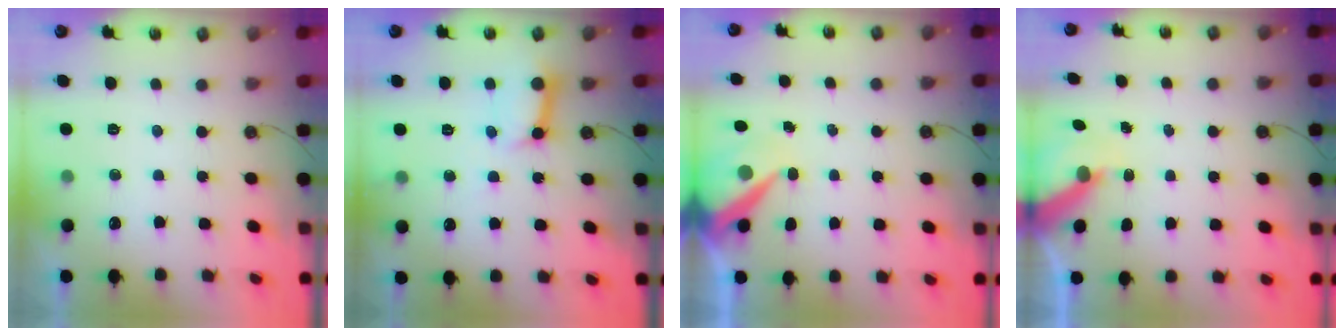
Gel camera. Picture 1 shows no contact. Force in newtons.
{"total": 11.3, "press": 11.2, "slide": 1.5}
{"total": 9.1, "press": 9.1, "slide": 1.0}
{"total": 6.7, "press": 6.7, "slide": 0.7}